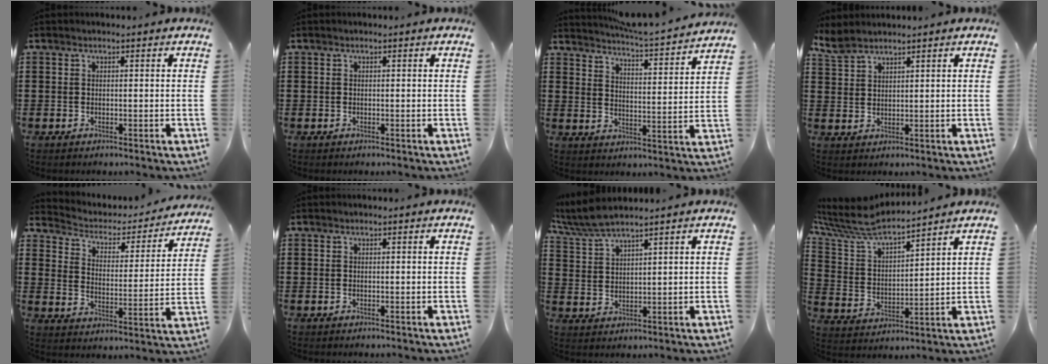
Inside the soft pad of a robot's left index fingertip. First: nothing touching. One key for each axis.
{"total": 0.0}
{"total": 4.5, "fx": 4.4, "fy": -0.5, "fz": 0.7, "tx": -0.029, "ty": -0.043, "tz": 0.069}
{"total": 3.3, "fx": 3.0, "fy": 0.9, "fz": 1.1, "tx": -0.030, "ty": -0.003, "tz": 0.058}
{"total": 2.5, "fx": 2.2, "fy": 1.2, "fz": 0.5, "tx": -0.028, "ty": -0.021, "tz": 0.026}
{"total": 0.0}
{"total": 5.0, "fx": 4.4, "fy": 0.3, "fz": 2.3, "tx": -0.057, "ty": -0.011, "tz": 0.080}
{"total": 6.9, "fx": 6.5, "fy": 0.9, "fz": 2.2, "tx": -0.083, "ty": -0.042, "tz": 0.106}